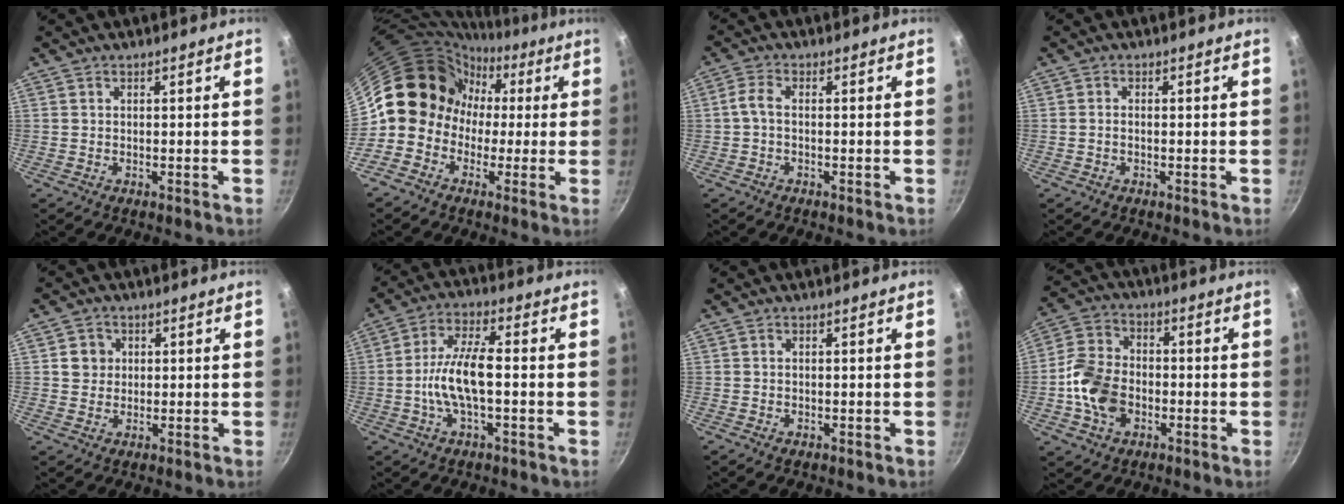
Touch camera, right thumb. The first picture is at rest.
{"total": 12.3, "force": [-0.5, 11.4, 4.8], "torque": [-0.028, 0.040, -0.030]}
{"total": 2.7, "force": [-0.5, 1.3, 2.3], "torque": [-0.060, 0.011, -0.017]}
{"total": 0.9, "force": [-0.3, 0.5, 0.7], "torque": [-0.017, 0.005, -0.007]}
{"total": 3.8, "force": [0.8, 3.6, 1.0], "torque": [0.007, 0.006, 0.009]}
{"total": 9.9, "force": [-1.5, 3.6, 9.1], "torque": [-0.173, 0.027, -0.037]}
{"total": 0.6, "force": [-0.2, 0.4, 0.3], "torque": [-0.004, 0.000, -0.004]}
{"total": 11.7, "force": [-2.8, 8.6, 7.5], "torque": [-0.128, 0.023, -0.062]}